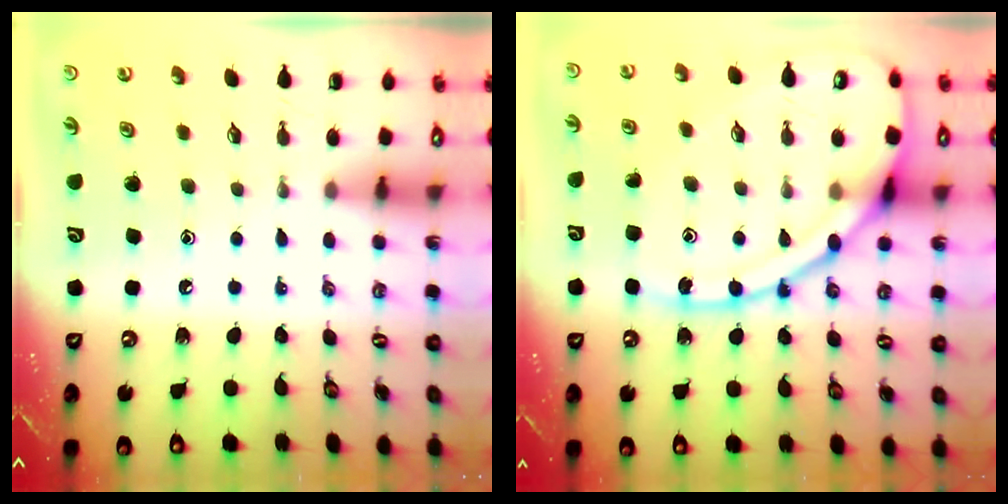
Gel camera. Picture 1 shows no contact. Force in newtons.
{"total": 16.3, "press": 16.2, "slide": 1.6}